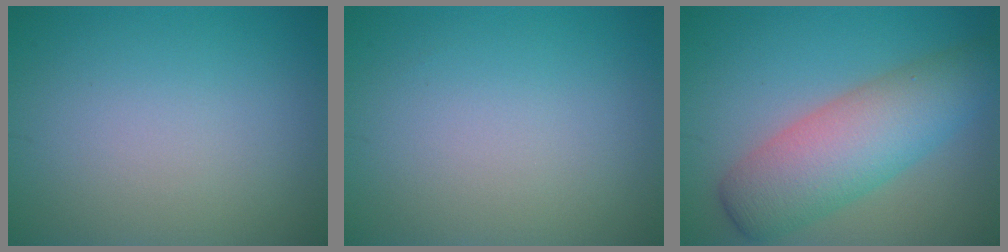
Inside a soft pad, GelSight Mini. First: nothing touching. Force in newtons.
{"total": 0.0}
{"total": 7.4, "press": 7.4, "slide": 0.3}